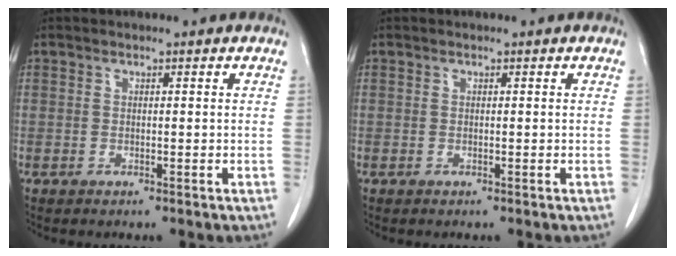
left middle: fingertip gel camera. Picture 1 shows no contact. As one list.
[{"total": 0.0}]